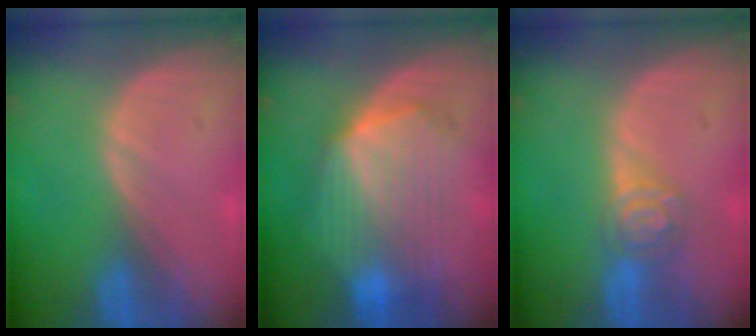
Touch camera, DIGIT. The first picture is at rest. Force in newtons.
{"total": 8.9, "press": 8.9, "slide": 0.4}
{"total": 4.2, "press": 4.1, "slide": 0.6}